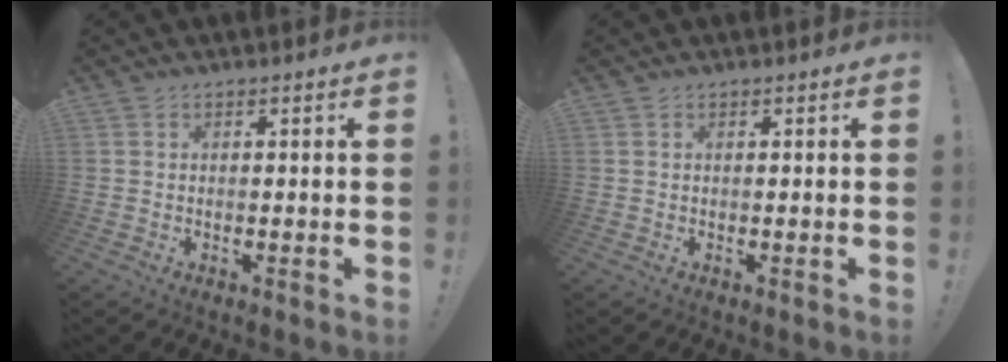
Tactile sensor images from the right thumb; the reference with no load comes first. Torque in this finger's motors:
{"motor_torque": [0.07, -0.01, 0.20, 0.12, -0.07]}